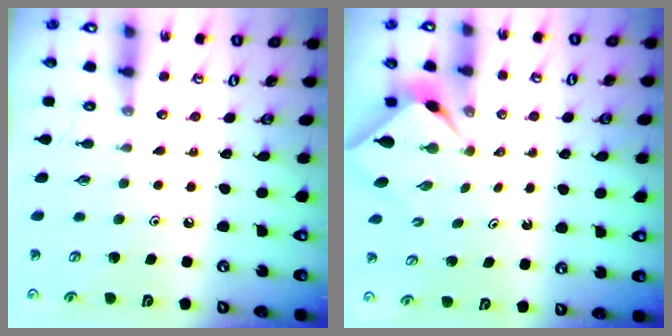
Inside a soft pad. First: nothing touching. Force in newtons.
{"total": 2.2, "press": 2.2, "slide": 0.2}